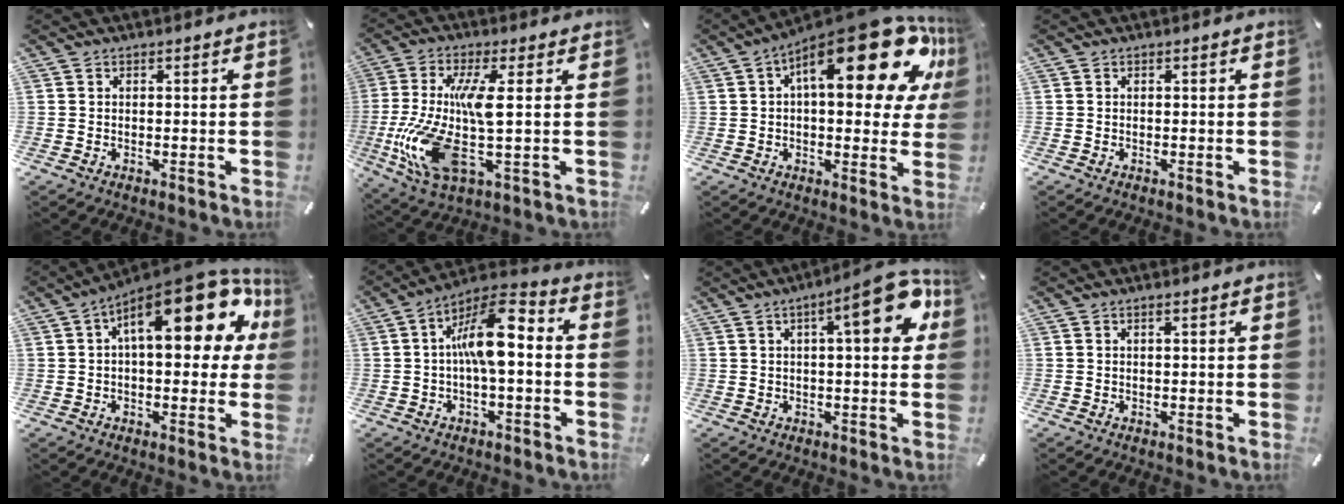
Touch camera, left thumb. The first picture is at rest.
{"total": 15.2, "force": [-0.1, 3.4, 14.8], "torque": [-0.338, -0.031, -0.012]}
{"total": 25.0, "force": [10.3, 9.8, 20.5], "torque": [-0.282, -0.066, 0.168]}
{"total": 0.0}
{"total": 21.1, "force": [7.4, 9.4, 17.4], "torque": [-0.233, -0.042, 0.119]}
{"total": 13.1, "force": [0.5, 5.5, 11.9], "torque": [-0.205, 0.011, 0.008]}
{"total": 13.5, "force": [4.8, 4.3, 11.9], "torque": [-0.147, -0.023, 0.069]}
{"total": 0.7, "force": [0.2, 0.1, 0.7], "torque": [-0.011, 0.000, 0.003]}